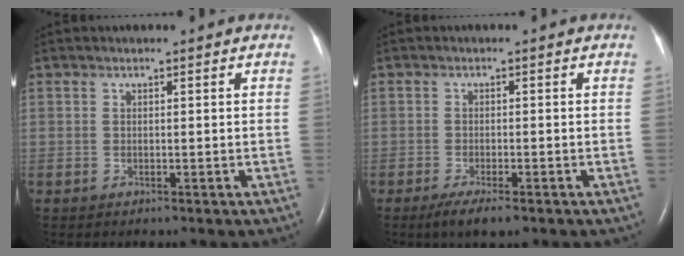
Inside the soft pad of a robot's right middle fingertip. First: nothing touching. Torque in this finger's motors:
{"motor_torque": [0.47, -0.31, 0.03, 0.03]}